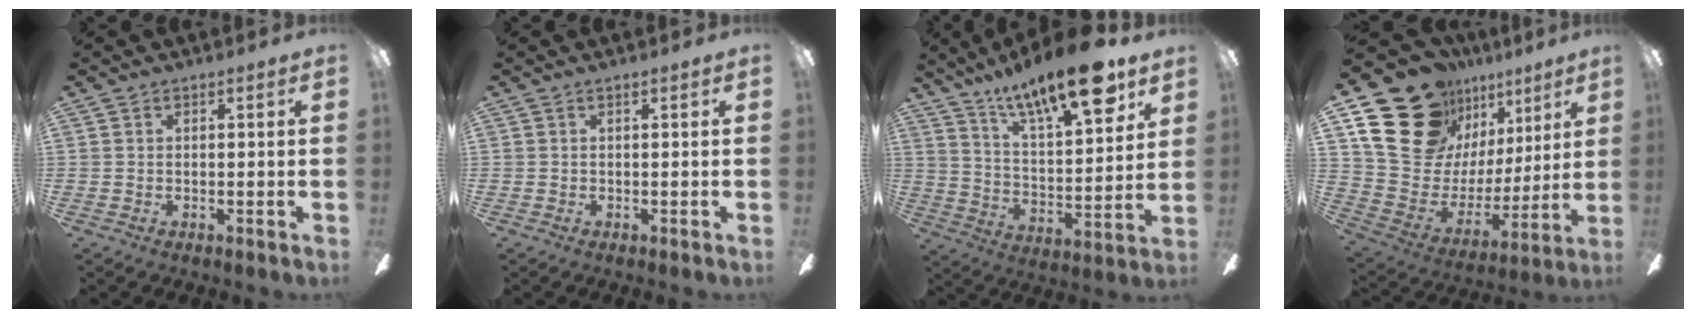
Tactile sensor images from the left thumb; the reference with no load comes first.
{"total": 0.0}
{"total": 19.6, "force": [13.8, 6.3, 12.3], "torque": [-0.201, -0.078, 0.229]}
{"total": 23.5, "force": [14.9, 15.1, 10.1], "torque": [-0.181, -0.084, 0.297]}